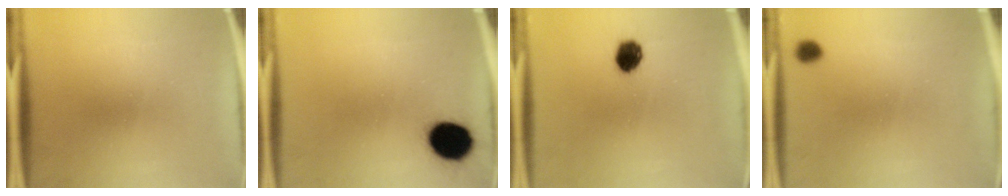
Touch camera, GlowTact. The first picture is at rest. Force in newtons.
{"total": 11.2}
{"total": 5.3}
{"total": 2.9}